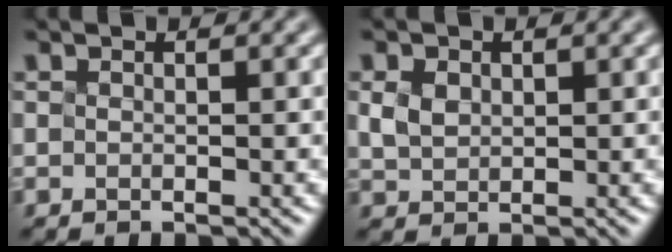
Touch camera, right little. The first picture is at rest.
{"total": 1.1, "force": [0.2, 1.0, 0.4], "torque": [-0.018, 0.002, 0.022]}